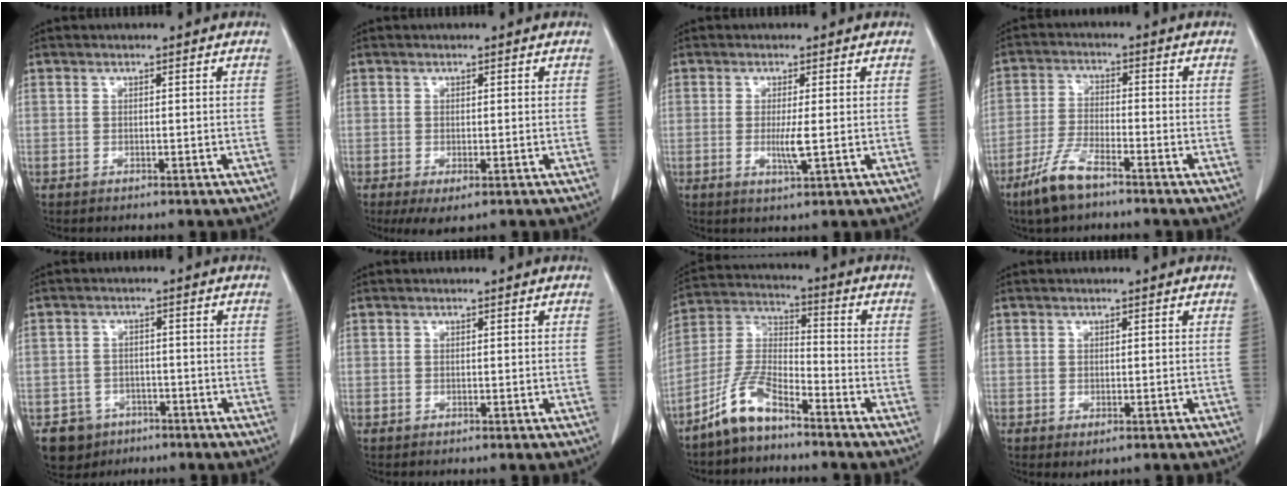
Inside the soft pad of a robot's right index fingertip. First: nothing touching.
{"total": 3.8, "force": [-2.0, 1.4, 2.9], "torque": [-0.045, -0.010, -0.026]}
{"total": 3.2, "force": [-0.3, 0.0, 3.2], "torque": [-0.063, -0.008, -0.004]}
{"total": 7.1, "force": [-5.1, 1.5, 4.7], "torque": [-0.106, -0.012, -0.100]}
{"total": 5.4, "force": [-3.2, 4.3, 0.3], "torque": [-0.005, 0.010, -0.048]}
{"total": 0.0}
{"total": 8.6, "force": [-6.6, 2.3, 5.1], "torque": [-0.121, 0.003, -0.135]}
{"total": 1.6, "force": [-0.5, 0.7, 1.3], "torque": [-0.020, -0.004, -0.002]}